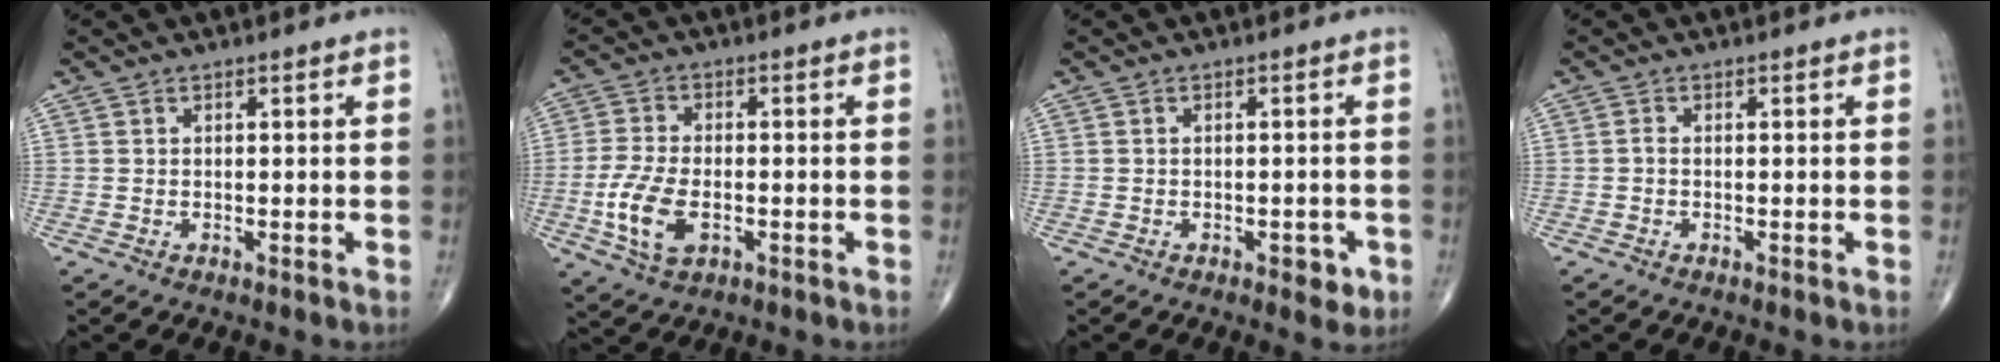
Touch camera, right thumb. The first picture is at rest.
{"total": 9.1, "force": [-2.4, 4.9, 7.2], "torque": [-0.155, 0.000, -0.043]}
{"total": 3.2, "force": [-1.4, 1.7, 2.4], "torque": [-0.018, 0.004, -0.015]}
{"total": 0.6, "force": [-0.2, 0.3, 0.5], "torque": [-0.009, 0.000, -0.008]}